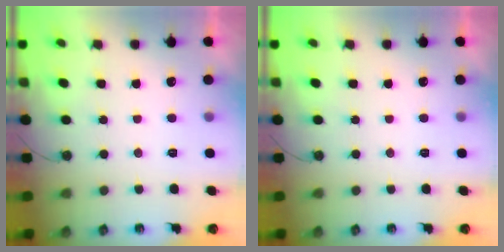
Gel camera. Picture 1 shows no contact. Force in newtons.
{"total": 0.0}